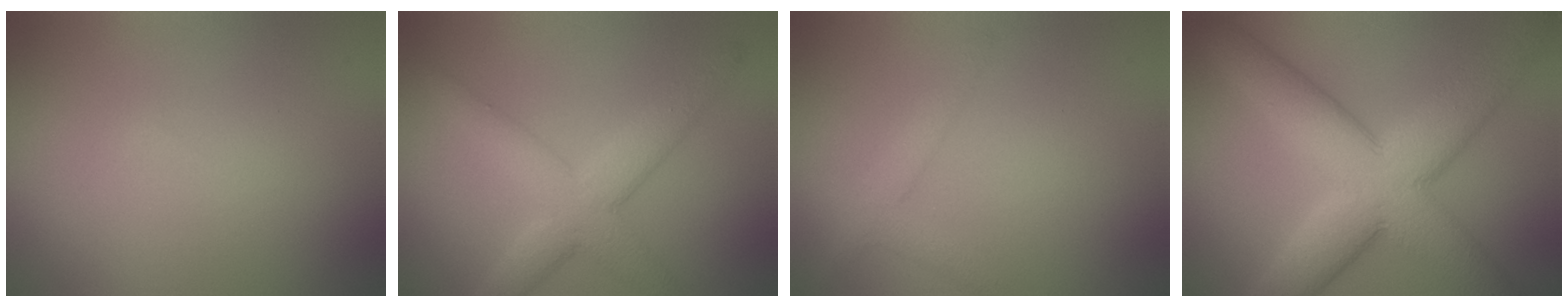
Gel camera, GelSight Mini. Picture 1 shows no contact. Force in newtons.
{"total": 5.4, "press": 5.3, "slide": 0.2}
{"total": 2.0, "press": 2.0, "slide": 0.1}
{"total": 11.2, "press": 11.2, "slide": 0.6}